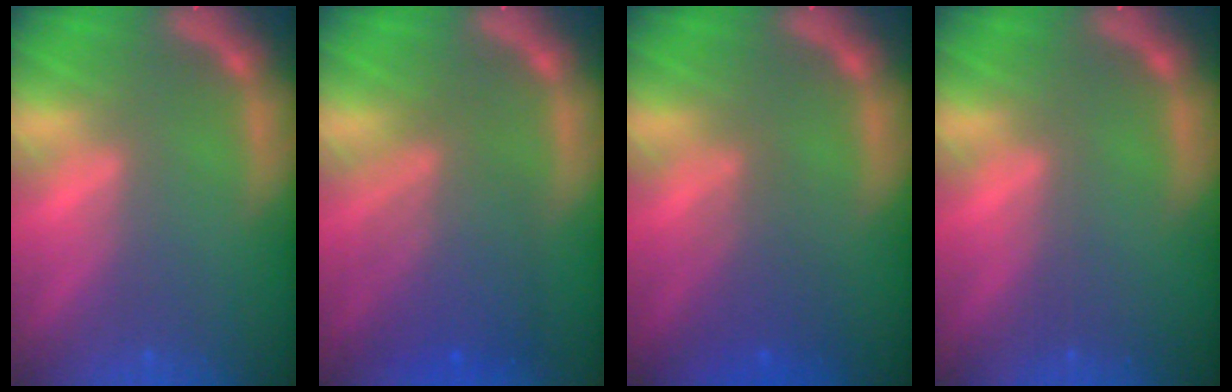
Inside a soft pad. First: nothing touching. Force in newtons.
{"total": 6.1}
{"total": 3.0}
{"total": 0.0}